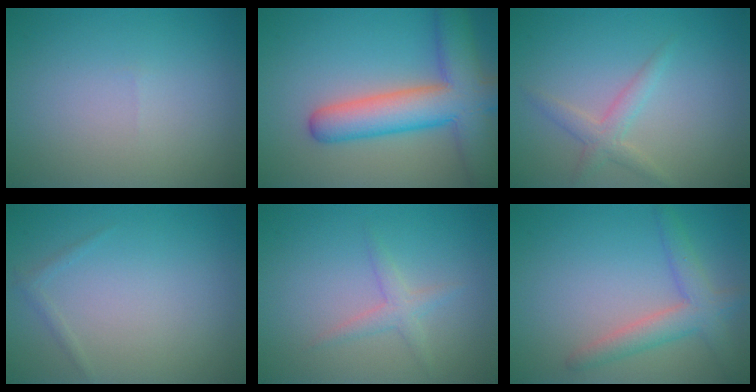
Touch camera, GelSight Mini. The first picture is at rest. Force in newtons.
{"total": 9.0, "press": 9.0, "slide": 0.5}
{"total": 2.0, "press": 2.0, "slide": 0.0}
{"total": 0.6, "press": 0.6, "slide": 0.1}
{"total": 1.6, "press": 1.6, "slide": 0.1}
{"total": 3.5, "press": 3.5, "slide": 0.2}